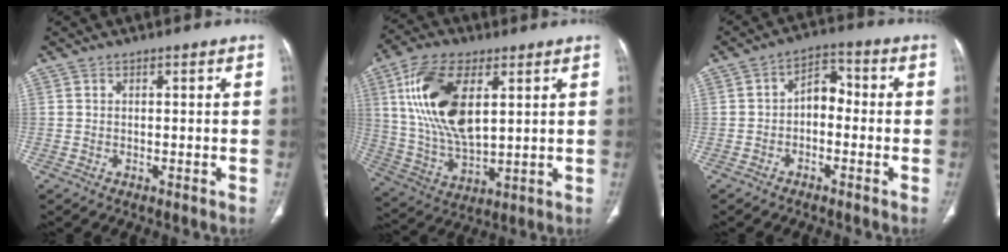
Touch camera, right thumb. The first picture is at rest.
{"total": 17.7, "force": [5.4, 8.6, 14.5], "torque": [-0.281, -0.015, 0.108]}
{"total": 5.6, "force": [-1.1, 3.8, 4.0], "torque": [-0.046, 0.033, -0.031]}